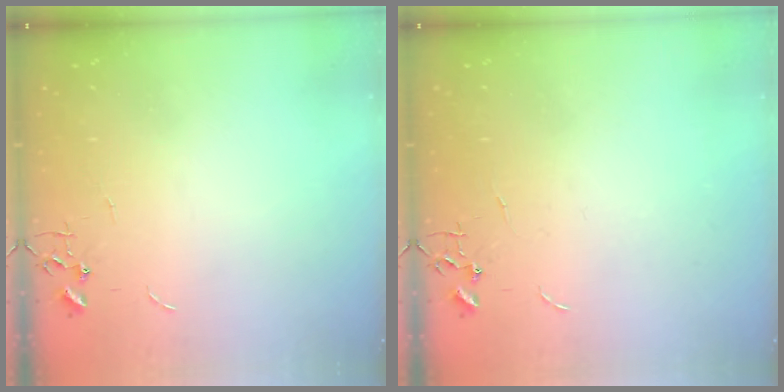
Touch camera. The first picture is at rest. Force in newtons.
{"total": 0.0}